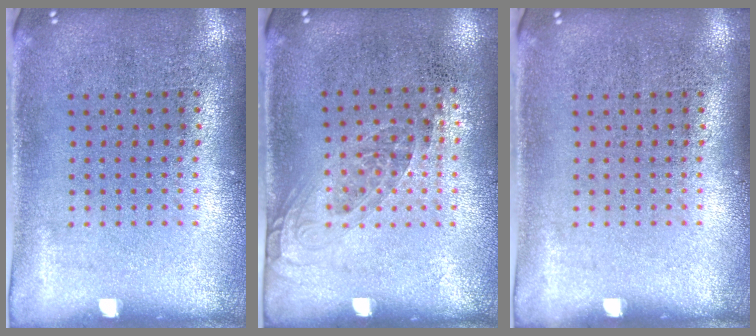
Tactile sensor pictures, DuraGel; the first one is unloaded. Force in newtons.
{"total": 1.0, "press": 0.9, "slide": 0.6}
{"total": 0.0}